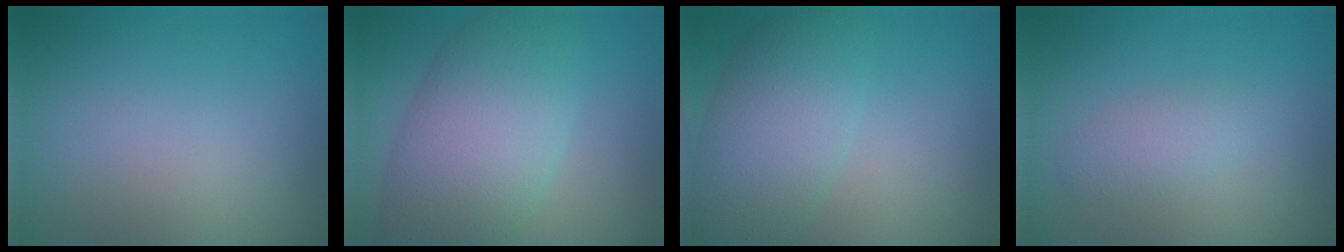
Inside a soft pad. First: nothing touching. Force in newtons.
{"total": 9.4, "press": 9.4, "slide": 0.3}
{"total": 6.6, "press": 6.6, "slide": 0.1}
{"total": 1.9, "press": 1.9, "slide": 0.0}